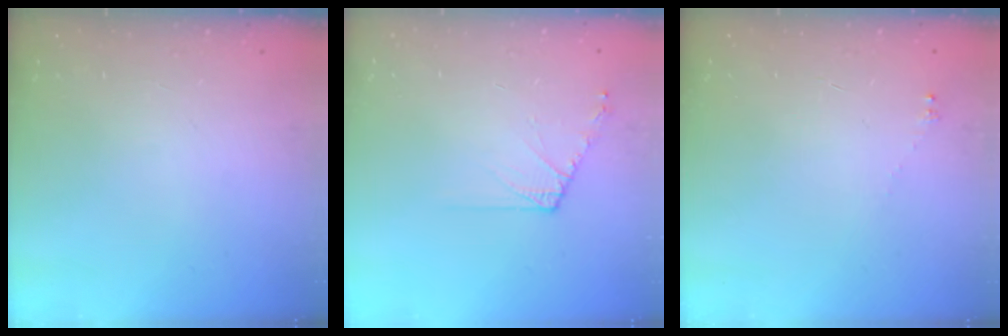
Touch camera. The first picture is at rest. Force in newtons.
{"total": 6.5, "press": 6.4, "slide": 1.1}
{"total": 1.7, "press": 1.6, "slide": 0.2}